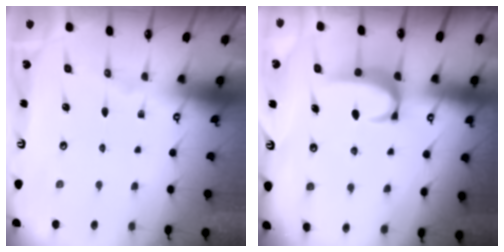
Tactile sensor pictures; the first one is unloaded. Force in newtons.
{"total": 2.7, "press": 2.7, "slide": 0.5}